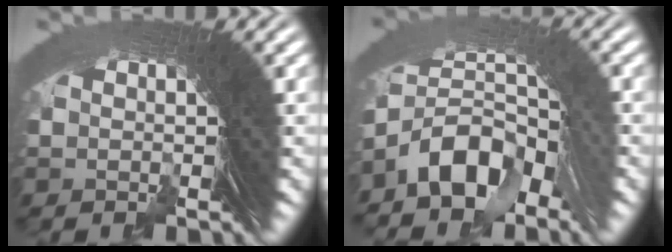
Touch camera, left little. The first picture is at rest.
{"total": 6.8, "force": [-0.5, 3.6, 5.8], "torque": [-0.124, -0.013, -0.002]}